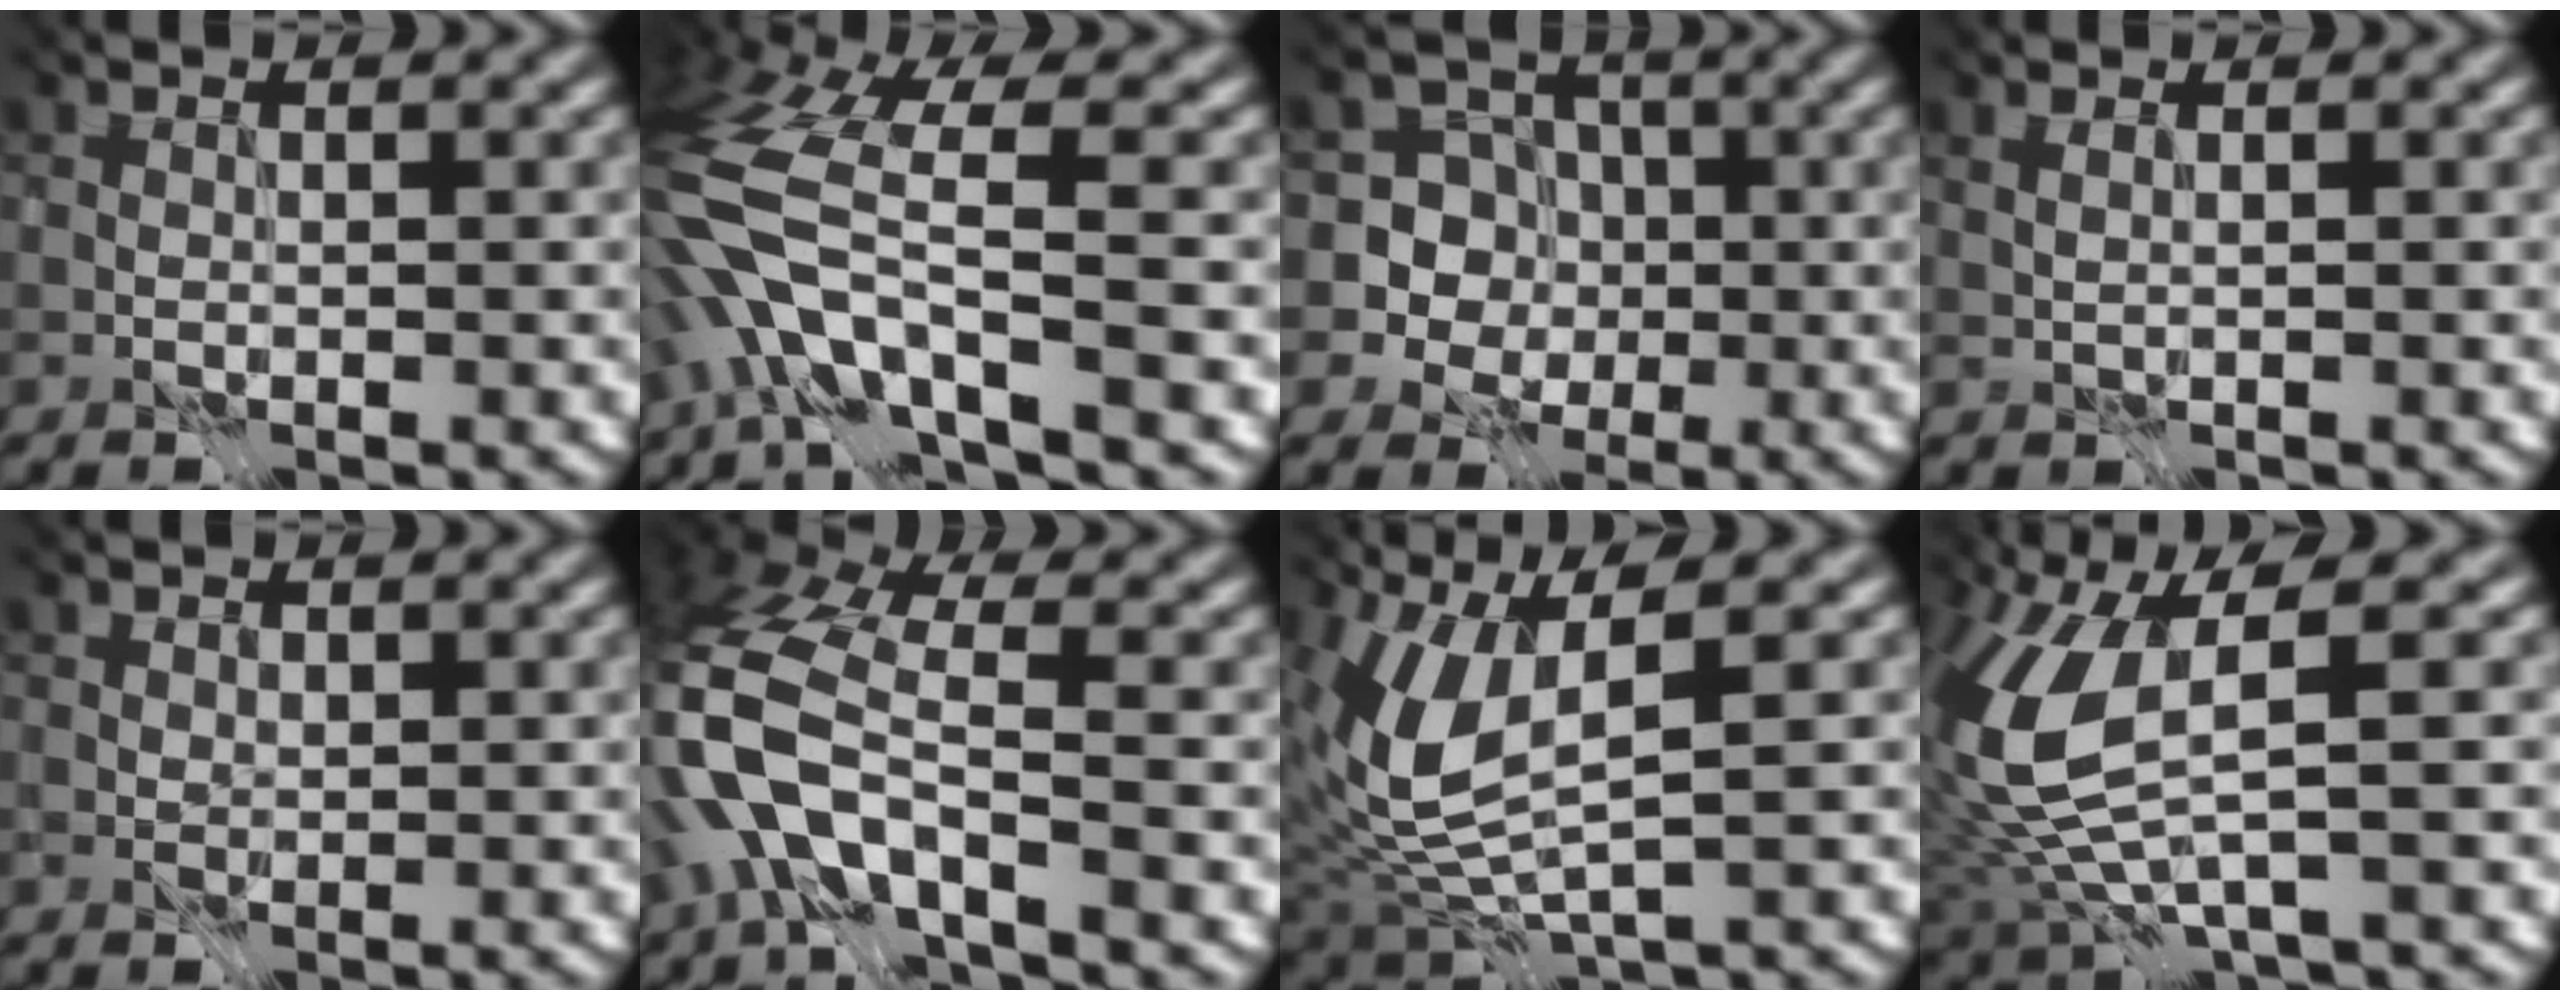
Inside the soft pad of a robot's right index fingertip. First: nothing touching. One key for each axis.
{"total": 8.6, "fx": -5.5, "fy": 1.2, "fz": 6.5, "tx": -0.142, "ty": -0.006, "tz": -0.089}
{"total": 4.5, "fx": -2.4, "fy": 3.8, "fz": -0.2, "tx": 0.005, "ty": -0.005, "tz": -0.033}
{"total": 2.4, "fx": 1.5, "fy": 1.0, "fz": 1.5, "tx": -0.008, "ty": 0.020, "tz": 0.018}
{"total": 1.6, "fx": -1.1, "fy": -0.6, "fz": -1.0, "tx": 0.013, "ty": -0.022, "tz": 0.004}
{"total": 8.6, "fx": -5.6, "fy": 2.7, "fz": 6.0, "tx": -0.142, "ty": -0.008, "tz": -0.093}
{"total": 5.6, "fx": 0.1, "fy": 1.4, "fz": 5.4, "tx": -0.144, "ty": -0.017, "tz": 0.034}
{"total": 7.2, "fx": -0.8, "fy": 1.7, "fz": 7.0, "tx": -0.195, "ty": -0.034, "tz": 0.022}